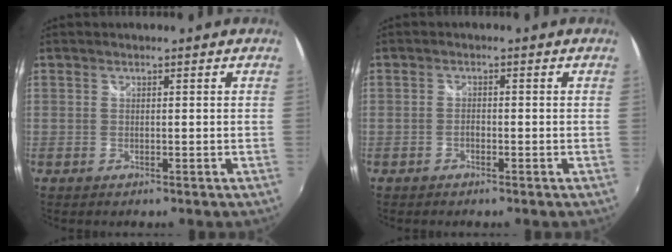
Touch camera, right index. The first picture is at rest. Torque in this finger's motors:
{"motor_torque": [0.14, 0.16, 0.03, 0.00]}